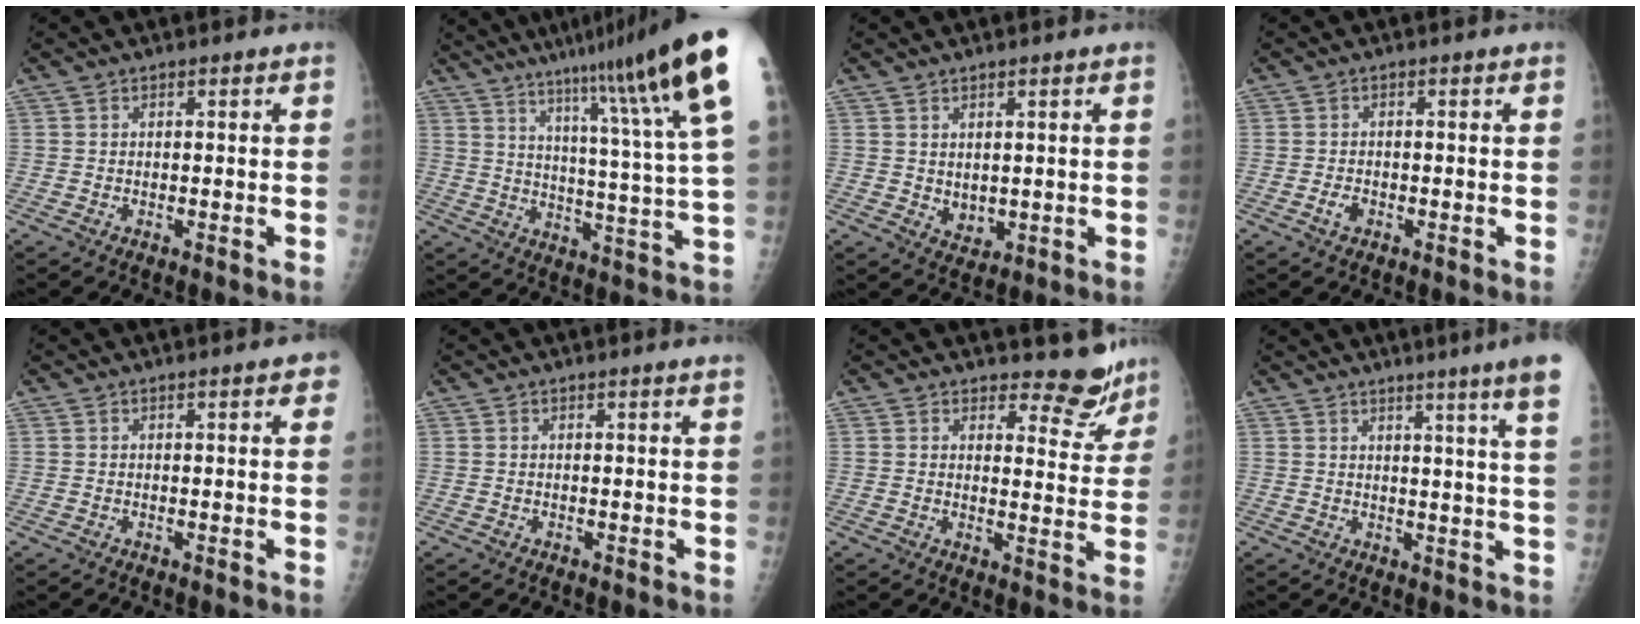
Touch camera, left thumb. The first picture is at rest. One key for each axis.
{"total": 22.3, "fx": 14.0, "fy": 0.1, "fz": 17.3, "tx": -0.240, "ty": -0.070, "tz": 0.191}
{"total": 3.2, "fx": 1.0, "fy": 2.4, "fz": 1.9, "tx": -0.022, "ty": -0.014, "tz": 0.028}
{"total": 1.9, "fx": -0.8, "fy": 1.2, "fz": 1.1, "tx": -0.019, "ty": 0.003, "tz": -0.016}
{"total": 2.7, "fx": 1.3, "fy": 0.8, "fz": 2.2, "tx": -0.019, "ty": 0.002, "tz": 0.011}
{"total": 0.8, "fx": 0.6, "fy": -0.3, "fz": 0.4, "tx": -0.016, "ty": -0.003, "tz": 0.012}
{"total": 7.1, "fx": 6.5, "fy": 2.7, "fz": 0.8, "tx": 0.020, "ty": -0.062, "tz": 0.074}
{"total": 11.4, "fx": 8.0, "fy": -1.4, "fz": 8.1, "tx": -0.103, "ty": -0.046, "tz": 0.077}